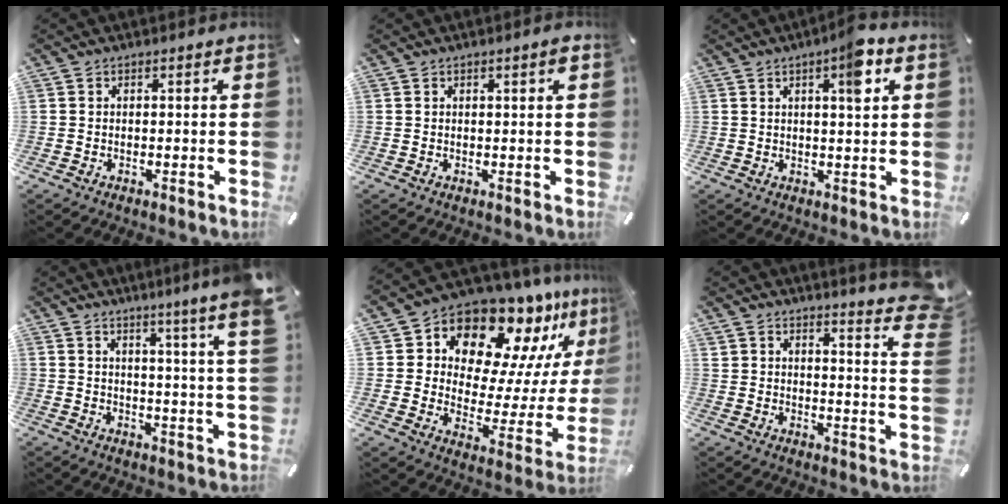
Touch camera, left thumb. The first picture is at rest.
{"total": 1.2, "force": [0.5, 0.1, 1.0], "torque": [-0.020, 0.000, 0.009]}
{"total": 6.4, "force": [2.9, 1.2, 5.6], "torque": [-0.084, -0.008, 0.040]}
{"total": 8.5, "force": [5.3, -0.9, 6.6], "torque": [-0.100, -0.051, 0.077]}
{"total": 14.8, "force": [12.6, 6.7, 4.1], "torque": [-0.068, -0.131, 0.212]}
{"total": 7.6, "force": [6.5, 1.9, 3.4], "torque": [-0.048, -0.064, 0.111]}